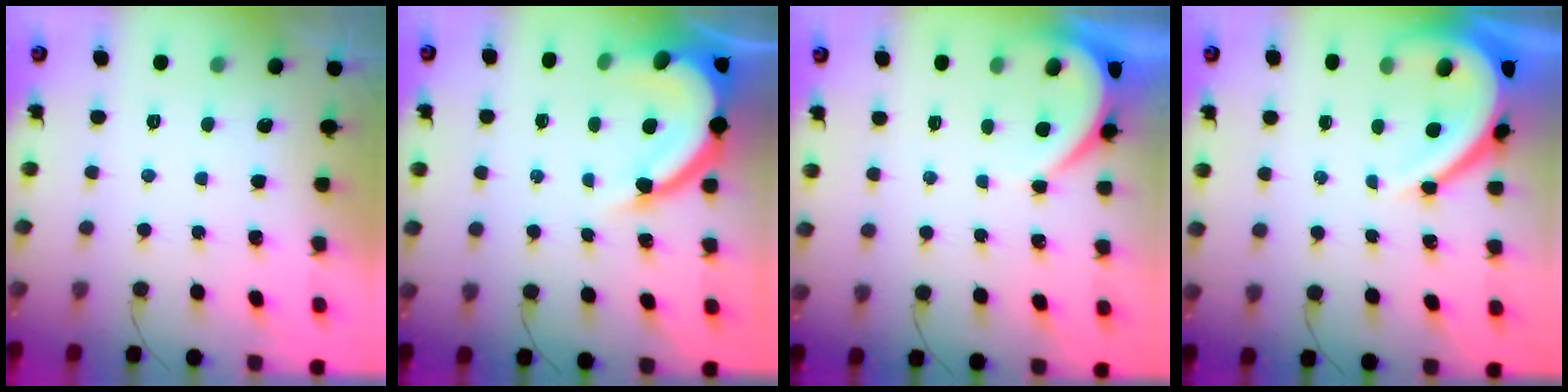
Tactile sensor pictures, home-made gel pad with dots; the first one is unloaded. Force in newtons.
{"total": 12.7, "press": 12.7, "slide": 0.9}
{"total": 3.9, "press": 3.9, "slide": 0.5}
{"total": 11.2, "press": 11.1, "slide": 1.4}